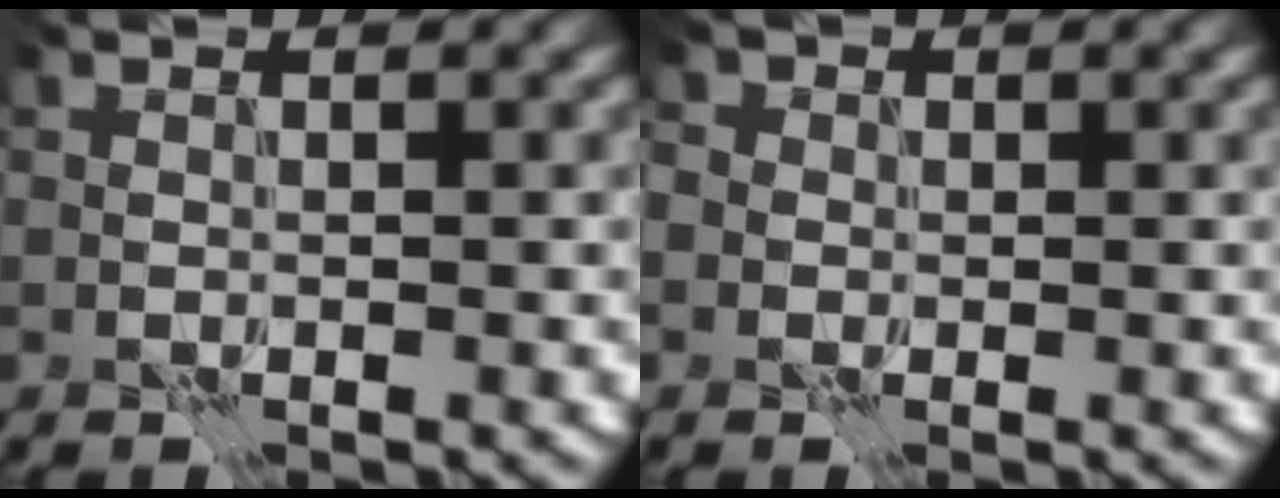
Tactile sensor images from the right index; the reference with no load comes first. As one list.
[{"total": 2.8, "force": [0.5, 2.7, 0.9], "torque": [-0.008, 0.015, -0.028]}]